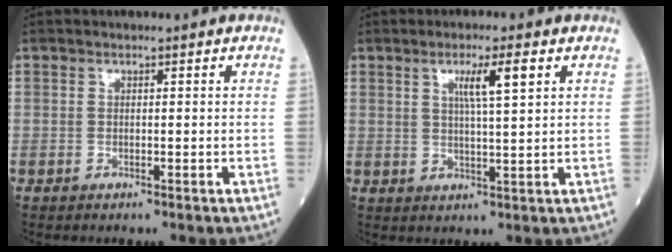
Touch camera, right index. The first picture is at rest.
{"total": 5.1, "force": [2.2, -0.1, 4.6], "torque": [-0.078, 0.002, 0.036]}